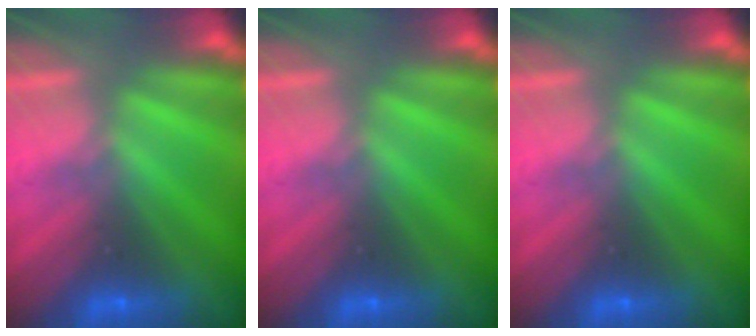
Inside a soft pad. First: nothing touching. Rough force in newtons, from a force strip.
{"total": 0.0}
{"total": 0.0}